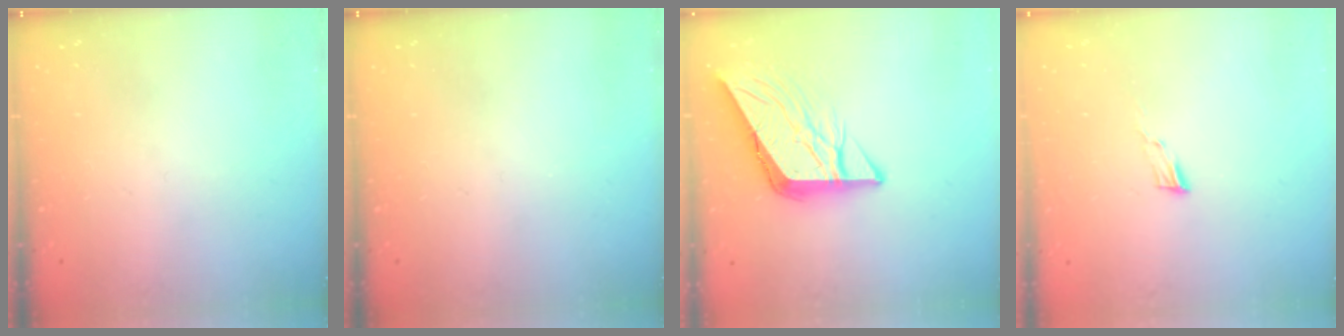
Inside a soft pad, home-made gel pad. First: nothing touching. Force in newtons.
{"total": 0.0}
{"total": 9.0, "press": 8.9, "slide": 1.0}
{"total": 4.4, "press": 4.3, "slide": 1.0}